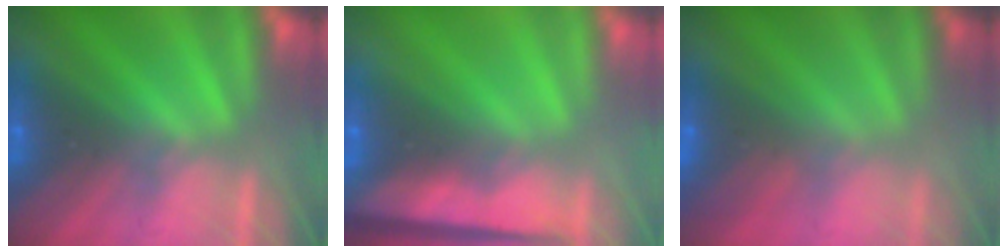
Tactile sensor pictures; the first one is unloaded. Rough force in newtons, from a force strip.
{"total": 9.0}
{"total": 2.9}